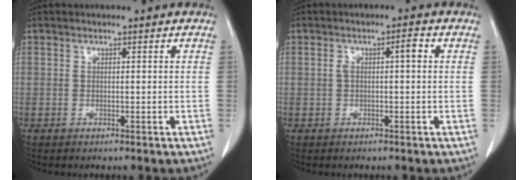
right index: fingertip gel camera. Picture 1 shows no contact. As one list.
[{"total": 2.7, "force": [0.4, 0.6, 2.6], "torque": [-0.049, 0.013, 0.008]}]